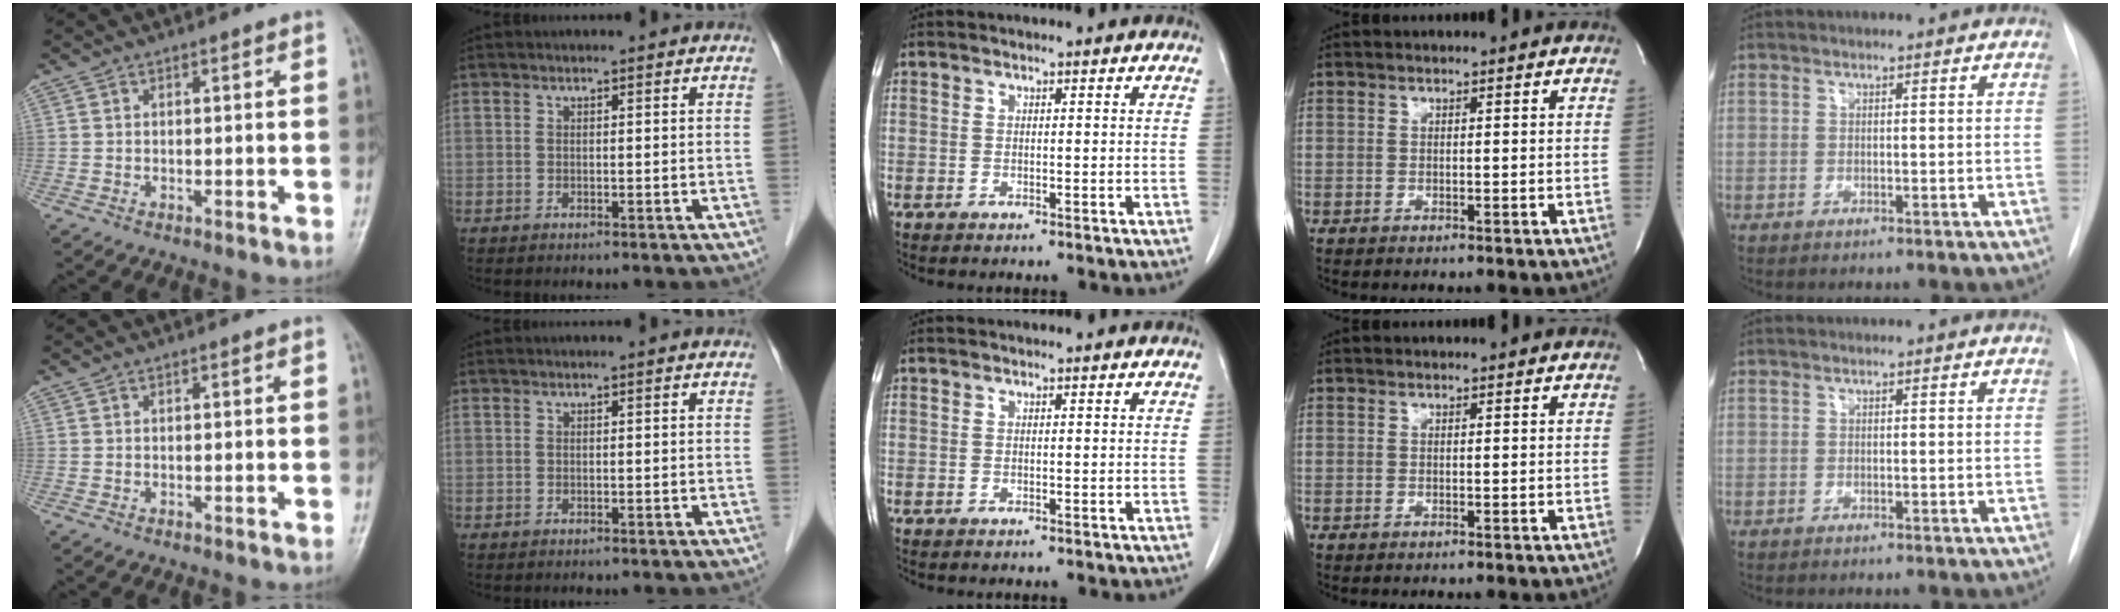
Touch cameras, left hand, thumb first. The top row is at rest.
{}